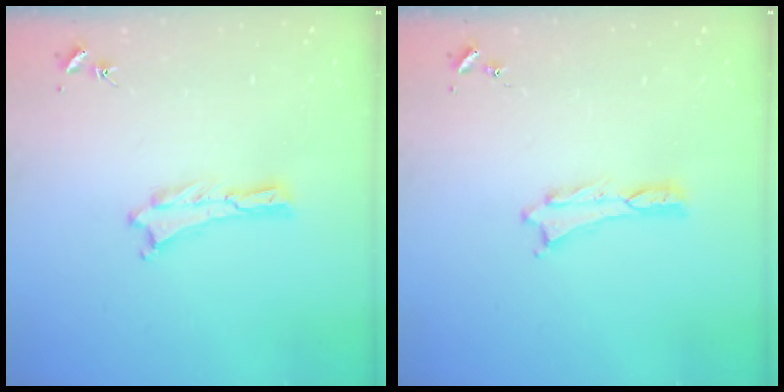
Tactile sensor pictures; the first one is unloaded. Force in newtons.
{"total": 0.0}